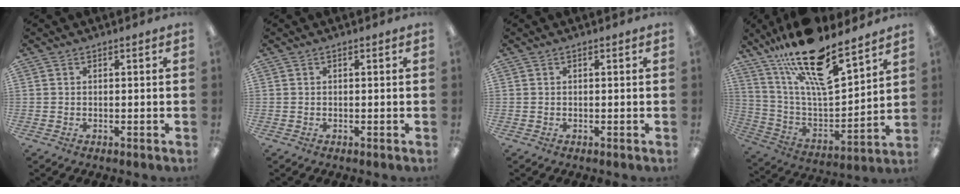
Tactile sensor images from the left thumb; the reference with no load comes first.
{"total": 0.0}
{"total": 0.0}
{"total": 20.8, "force": [15.4, 6.1, 12.6], "torque": [-0.229, -0.099, 0.265]}